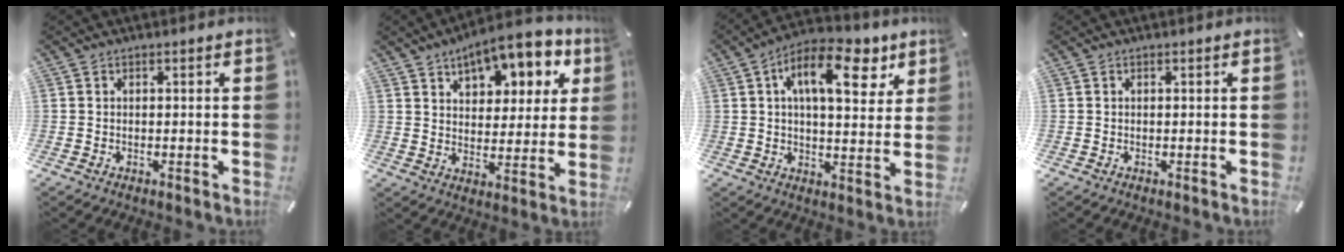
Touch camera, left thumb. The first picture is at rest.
{"total": 12.7, "force": [8.5, 6.6, 6.7], "torque": [-0.096, -0.047, 0.147]}
{"total": 15.2, "force": [6.6, 7.2, 11.5], "torque": [-0.172, -0.020, 0.106]}
{"total": 0.0}